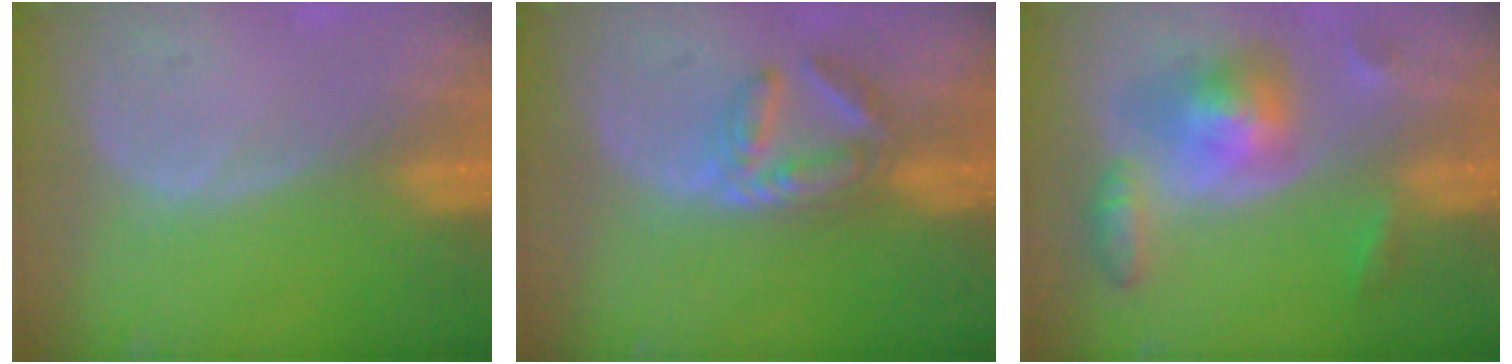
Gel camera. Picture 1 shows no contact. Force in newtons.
{"total": 5.9, "press": 5.3, "slide": 2.5}
{"total": 7.3, "press": 7.3, "slide": 0.5}